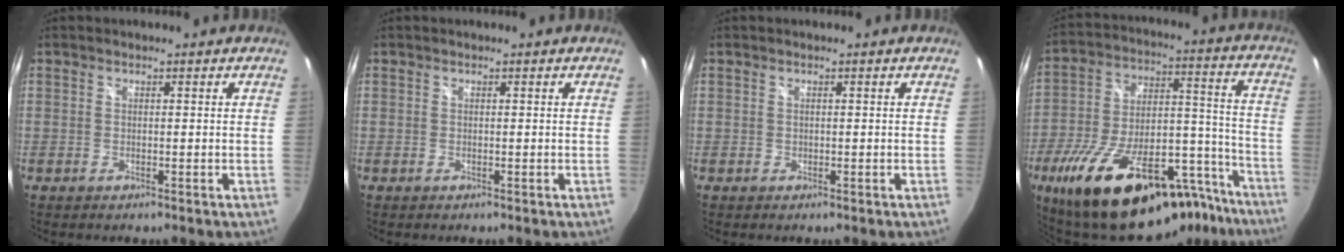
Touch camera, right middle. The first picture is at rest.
{"total": 0.0}
{"total": 0.0}
{"total": 30.5, "force": [-22.0, 11.4, 17.7], "torque": [-0.284, 0.008, -0.314]}